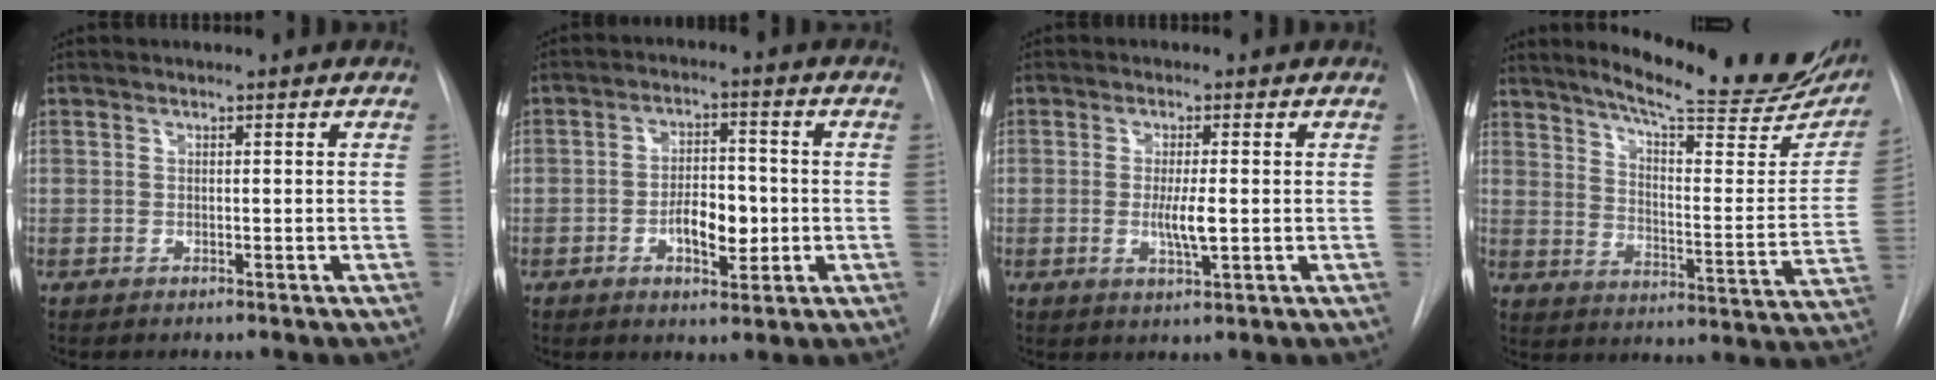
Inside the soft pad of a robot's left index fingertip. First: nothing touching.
{"total": 6.7, "force": [-2.0, 3.0, 5.6], "torque": [-0.098, 0.003, -0.027]}
{"total": 4.0, "force": [-0.8, 0.5, 3.9], "torque": [-0.073, -0.010, -0.010]}
{"total": 24.4, "force": [20.3, 3.3, 13.1], "torque": [-0.186, -0.064, 0.258]}